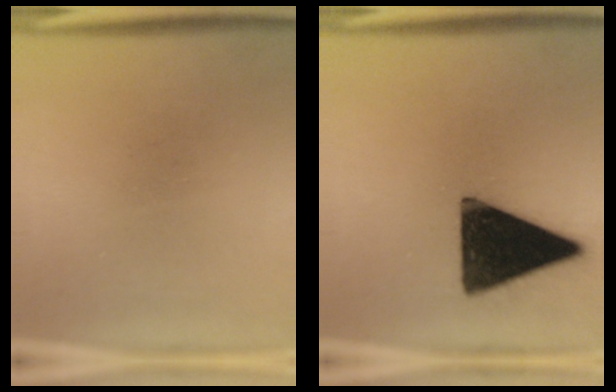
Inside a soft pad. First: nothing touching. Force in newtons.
{"total": 17.2}